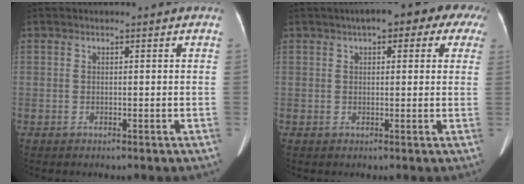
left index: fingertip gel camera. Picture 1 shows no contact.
{"total": 10.4, "force": [5.9, 4.1, 7.4], "torque": [-0.076, 0.044, 0.064]}